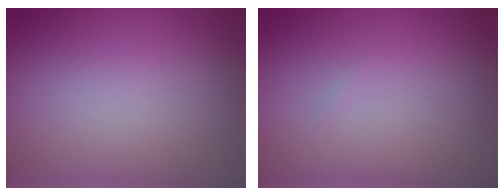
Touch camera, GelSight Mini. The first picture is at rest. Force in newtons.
{"total": 0.0}